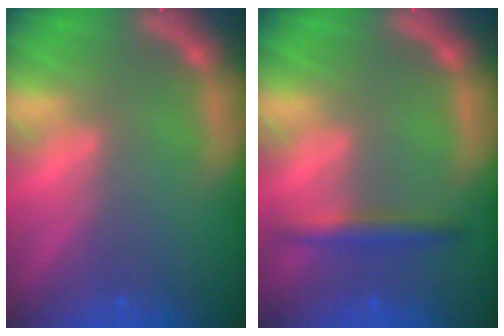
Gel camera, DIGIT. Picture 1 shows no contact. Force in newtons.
{"total": 2.4}